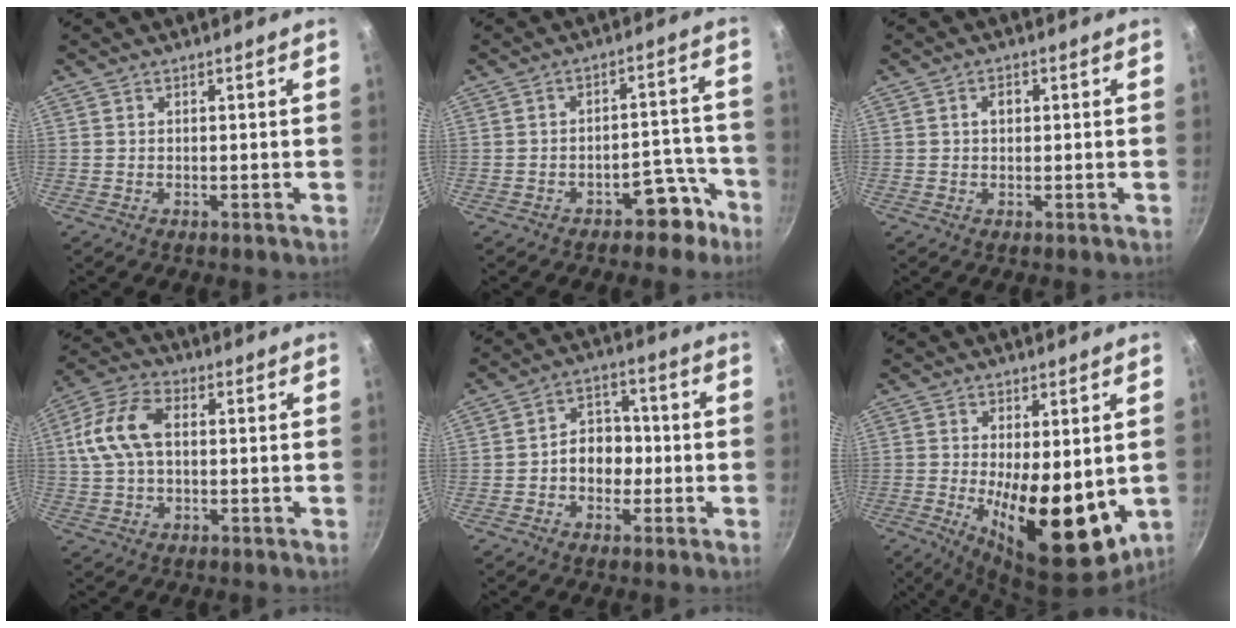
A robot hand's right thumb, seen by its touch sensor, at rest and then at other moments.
{"total": 7.3, "force": [-4.8, 3.9, 3.9], "torque": [-0.027, 0.061, -0.067]}
{"total": 2.0, "force": [0.4, 1.3, 1.4], "torque": [-0.019, 0.006, 0.004]}
{"total": 10.9, "force": [1.5, 6.6, 8.5], "torque": [-0.181, 0.028, 0.024]}
{"total": 7.8, "force": [-1.0, 6.0, 4.9], "torque": [-0.038, 0.026, -0.029]}
{"total": 17.4, "force": [-2.7, 7.4, 15.6], "torque": [-0.217, -0.035, -0.017]}